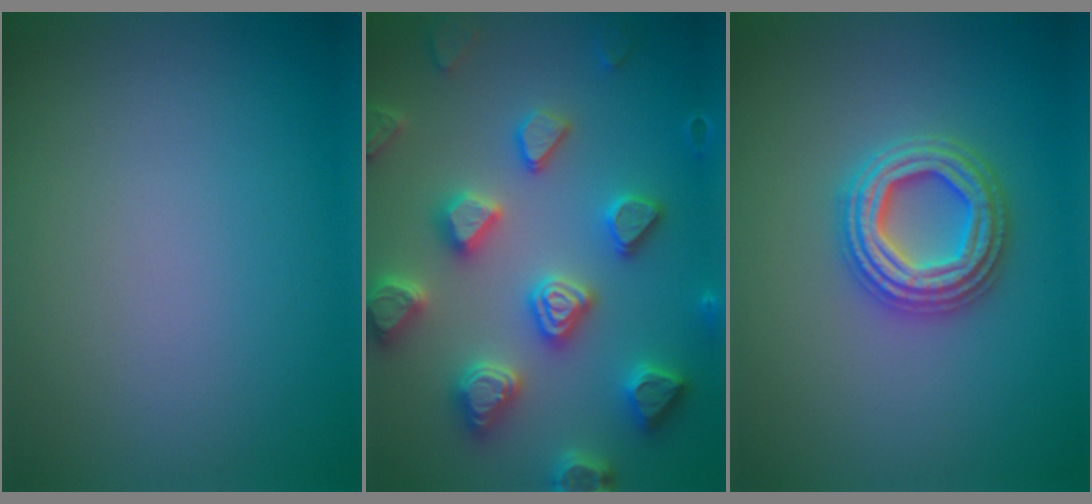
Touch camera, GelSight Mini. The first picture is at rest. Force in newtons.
{"total": 7.1, "press": 7.0, "slide": 1.5}
{"total": 4.6, "press": 4.5, "slide": 0.8}